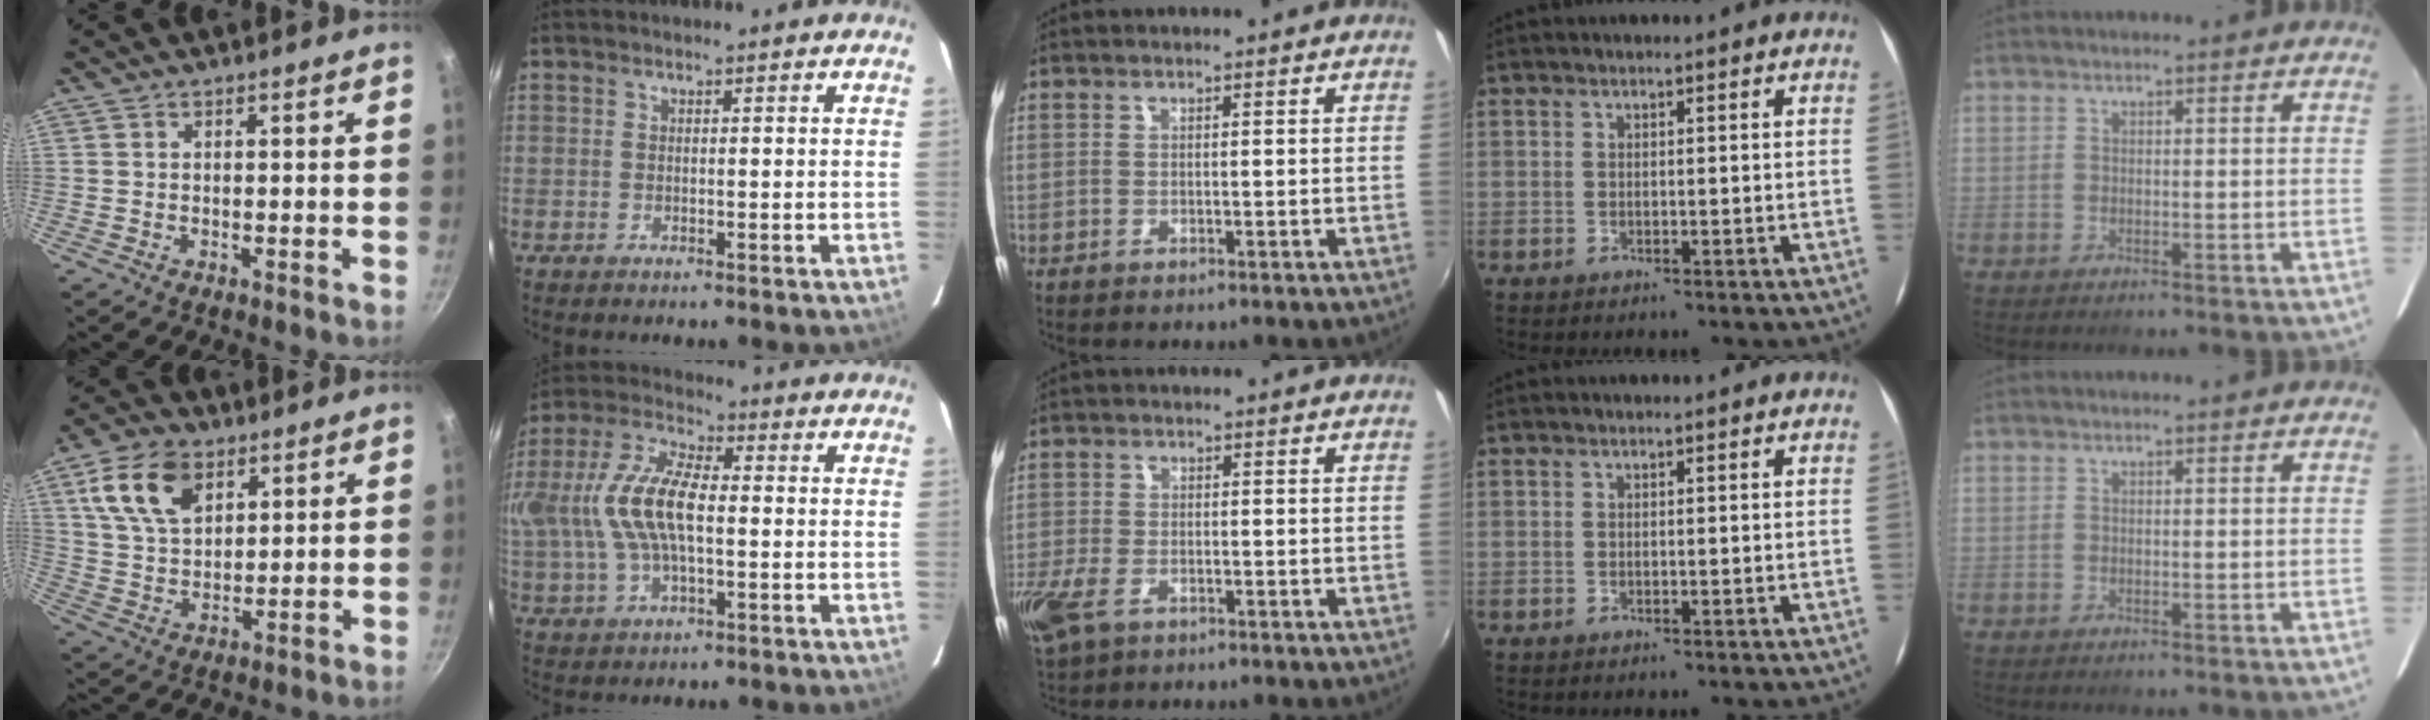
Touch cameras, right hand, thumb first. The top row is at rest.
{"thumb": {"total": 12.7, "force": [5.9, 7.8, 8.2], "torque": [-0.130, -0.011, 0.113]}, "index": {"total": 15.9, "force": [-0.2, 7.3, 14.2], "torque": [-0.297, 0.012, -0.004]}, "middle": {"total": 8.4, "force": [-4.4, 4.7, 5.4], "torque": [-0.139, -0.025, -0.084]}}